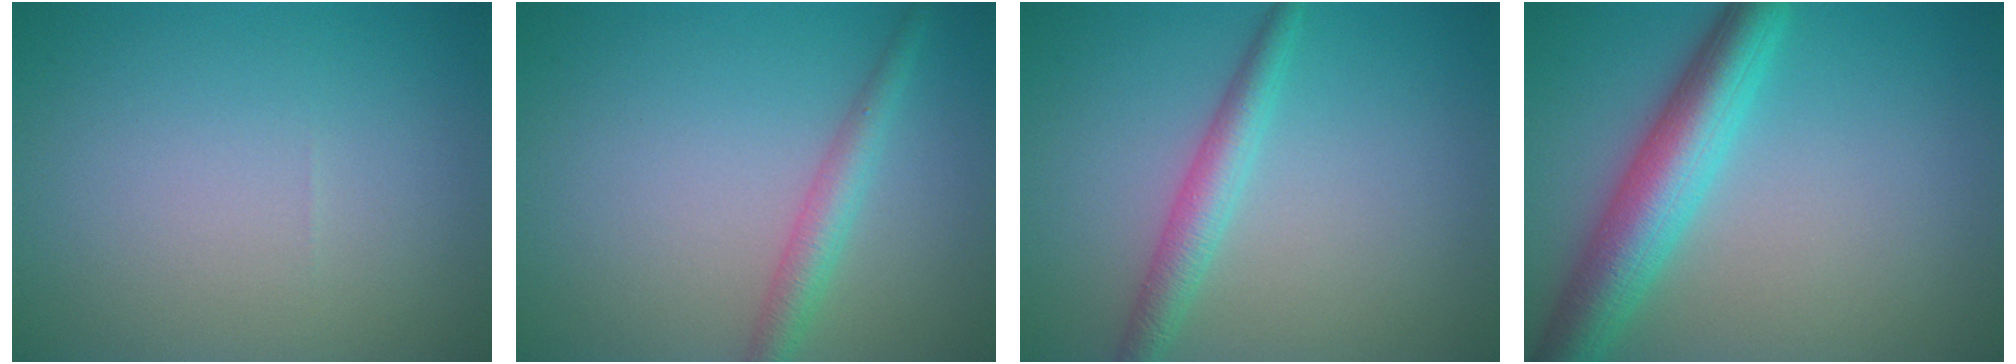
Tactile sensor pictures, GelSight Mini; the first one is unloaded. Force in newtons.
{"total": 2.5, "press": 2.5, "slide": 0.0}
{"total": 2.8, "press": 2.8, "slide": 0.1}
{"total": 6.5, "press": 6.5, "slide": 0.2}